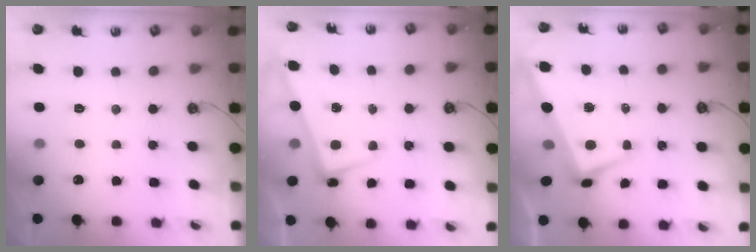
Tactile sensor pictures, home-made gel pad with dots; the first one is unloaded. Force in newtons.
{"total": 2.5, "press": 2.4, "slide": 0.5}
{"total": 1.7, "press": 1.4, "slide": 0.9}